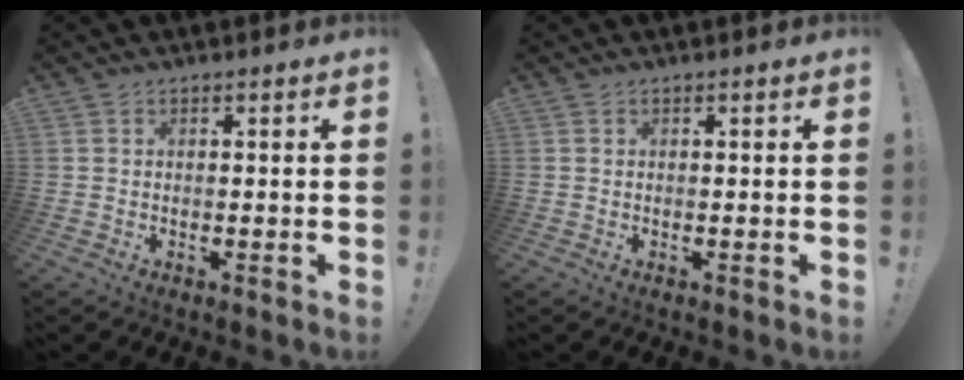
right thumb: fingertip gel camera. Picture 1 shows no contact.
{"total": 0.0}